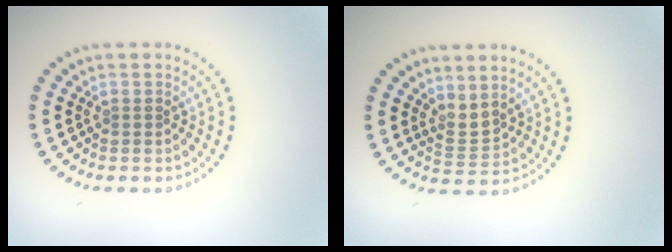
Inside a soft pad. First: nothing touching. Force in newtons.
{"total": 1.9, "press": 1.4, "slide": 1.3}